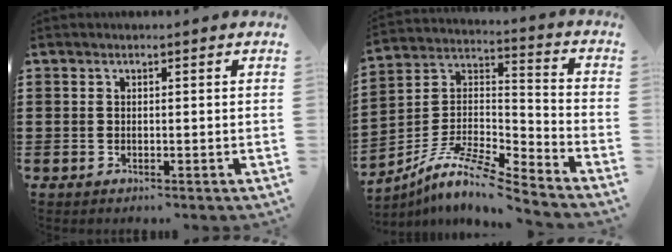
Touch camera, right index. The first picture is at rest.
{"total": 8.8, "force": [-7.4, 0.9, 4.6], "torque": [-0.101, -0.005, -0.152]}